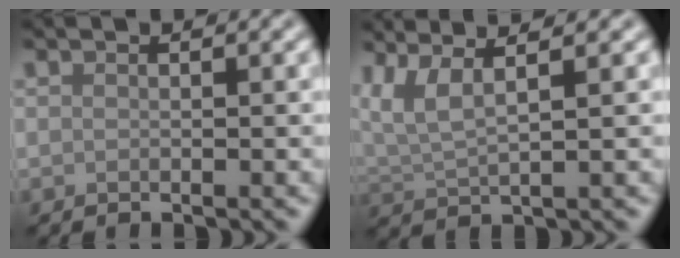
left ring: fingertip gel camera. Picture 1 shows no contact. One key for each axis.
{"total": 3.7, "fx": 2.4, "fy": 0.8, "fz": 2.8, "tx": -0.062, "ty": 0.009, "tz": 0.046}